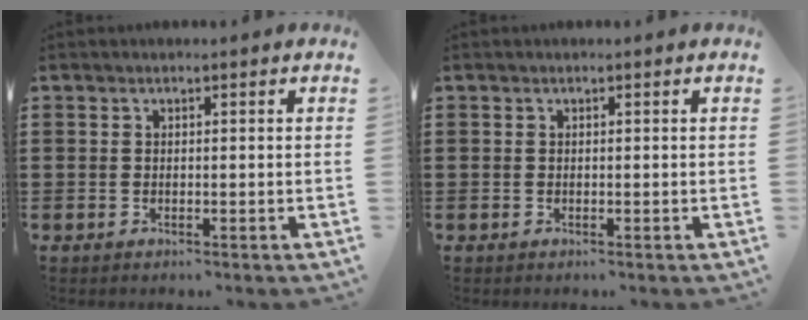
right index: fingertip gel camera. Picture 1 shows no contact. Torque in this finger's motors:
{"motor_torque": [0.00, 0.00, 0.00, 0.00]}